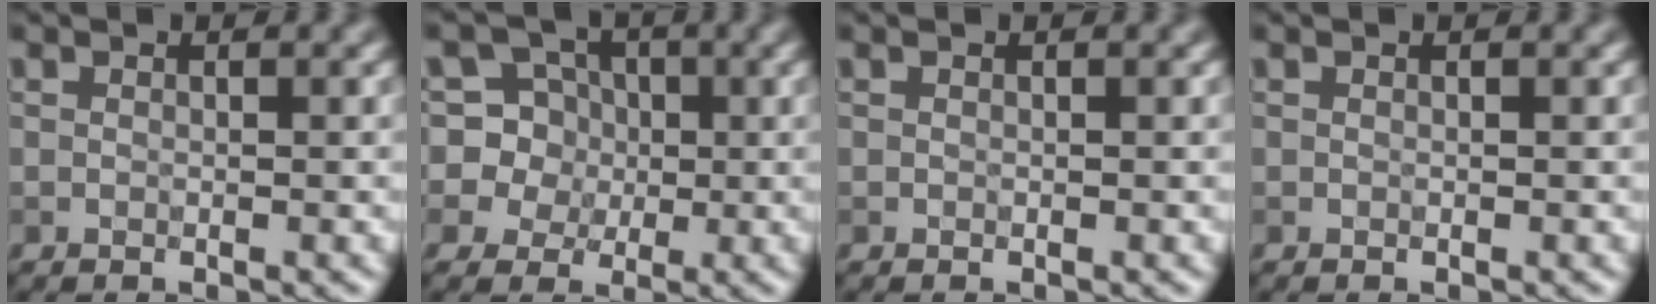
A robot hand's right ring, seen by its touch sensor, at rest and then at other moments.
{"total": 9.0, "force": [2.4, 8.4, 2.4], "torque": [-0.070, 0.044, 0.028]}
{"total": 0.0}
{"total": 0.0}